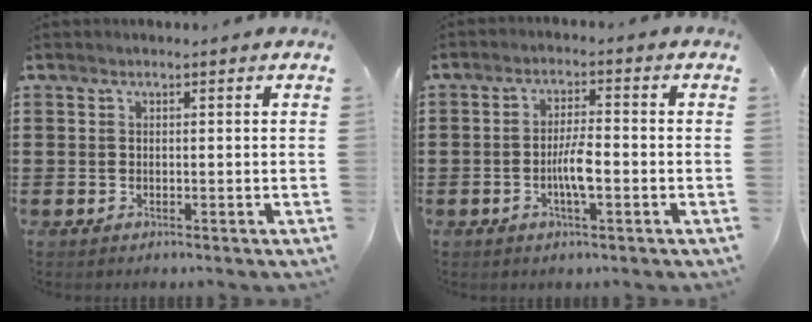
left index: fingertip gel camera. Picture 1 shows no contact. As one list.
[{"total": 4.9, "force": [-1.3, 1.1, 4.5], "torque": [-0.084, 0.005, -0.026]}]